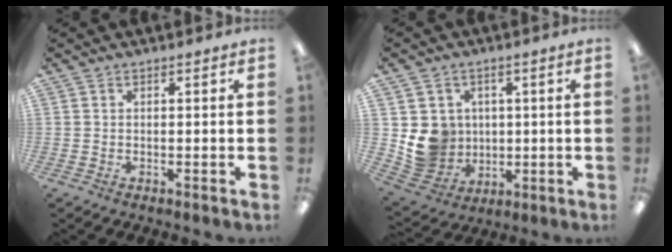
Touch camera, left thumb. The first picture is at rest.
{"total": 8.9, "force": [0.9, 8.7, 1.6], "torque": [-0.040, -0.003, 0.031]}